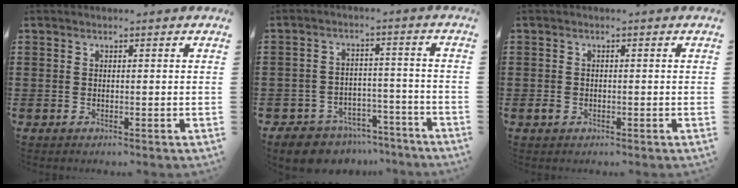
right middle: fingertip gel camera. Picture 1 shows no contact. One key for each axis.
{"total": 6.6, "fx": -6.2, "fy": 1.9, "fz": 1.1, "tx": -0.025, "ty": 0.020, "tz": -0.123}
{"total": 1.3, "fx": -0.5, "fy": 1.0, "fz": 0.7, "tx": -0.030, "ty": -0.002, "tz": -0.015}